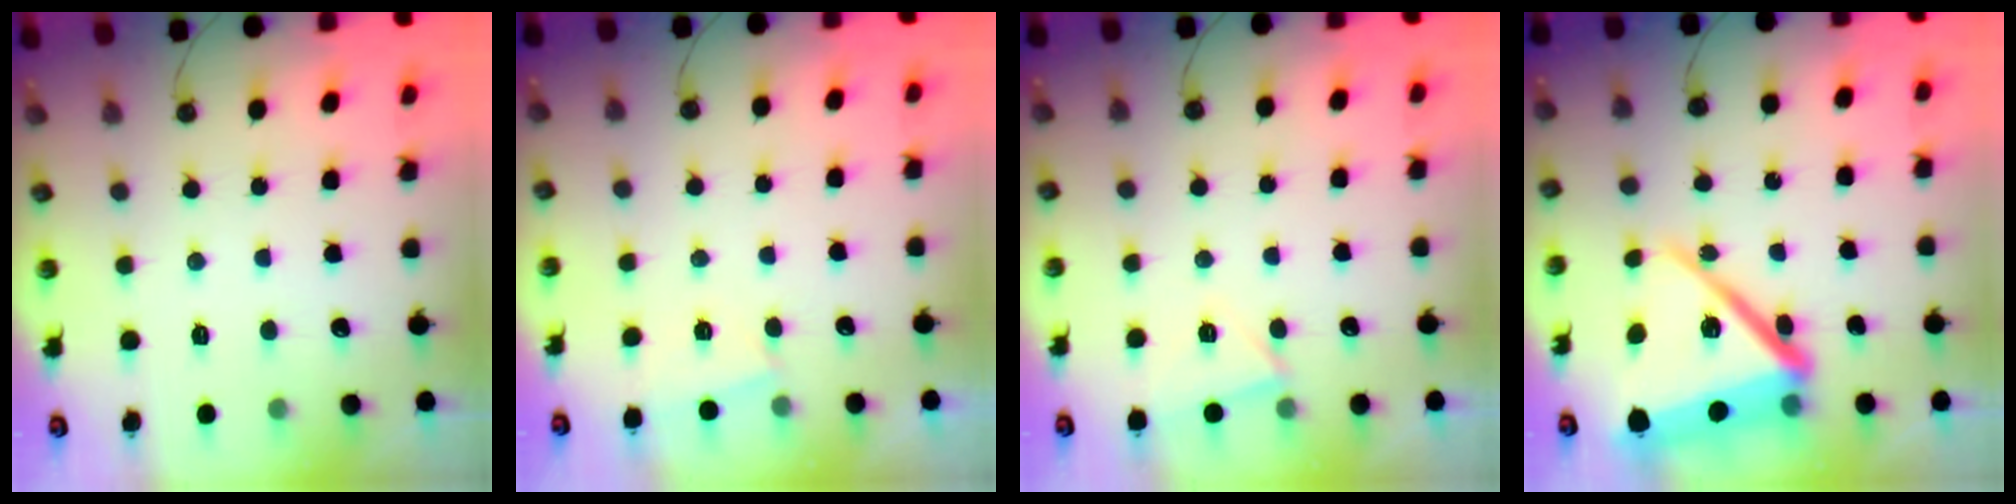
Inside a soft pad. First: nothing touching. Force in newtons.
{"total": 1.5, "press": 1.4, "slide": 0.4}
{"total": 4.8, "press": 4.3, "slide": 2.1}
{"total": 20.9, "press": 20.5, "slide": 4.0}